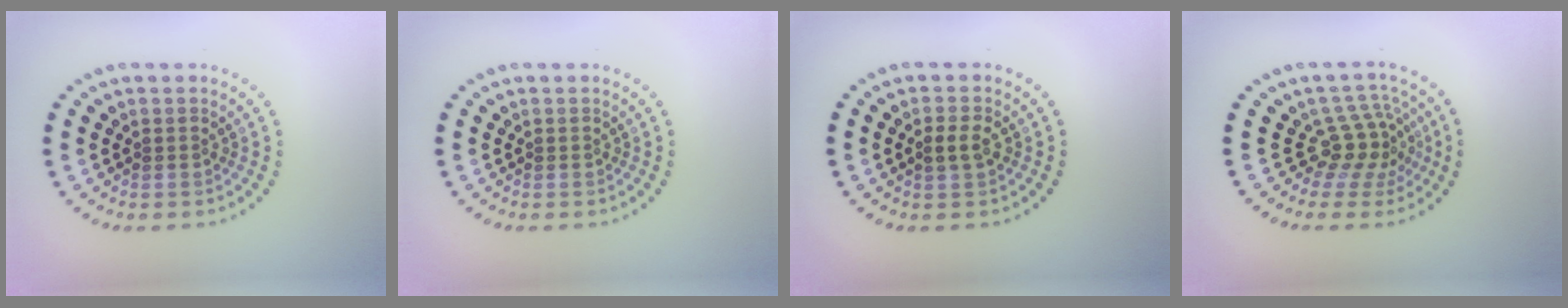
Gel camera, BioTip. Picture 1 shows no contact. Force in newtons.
{"total": 0.0}
{"total": 1.9, "press": 1.9, "slide": 0.1}
{"total": 3.6, "press": 2.6, "slide": 2.5}